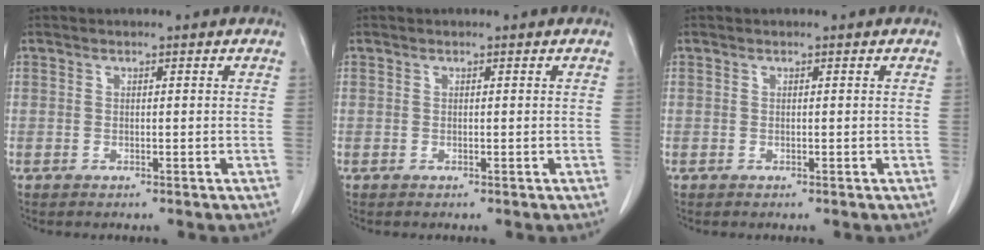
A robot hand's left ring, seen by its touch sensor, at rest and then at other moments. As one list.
[{"total": 0.0}, {"total": 0.0}]